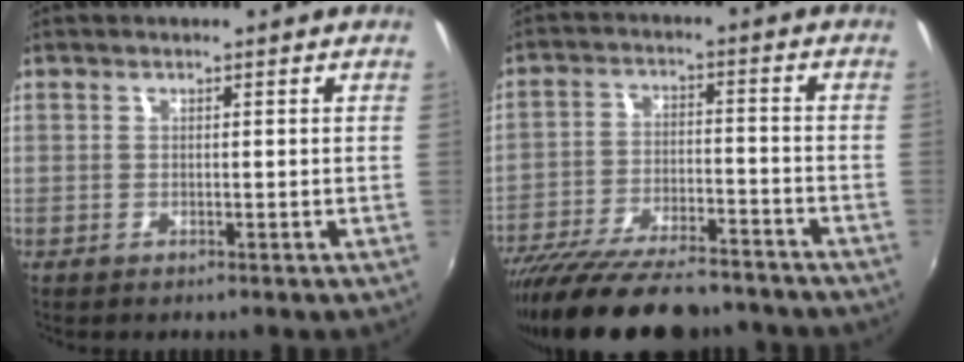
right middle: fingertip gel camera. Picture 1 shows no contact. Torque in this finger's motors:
{"motor_torque": [1.47, -0.67, 0.36, 0.21]}